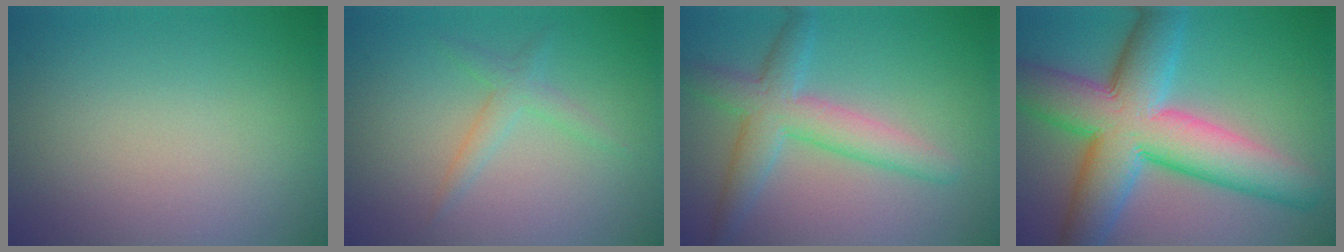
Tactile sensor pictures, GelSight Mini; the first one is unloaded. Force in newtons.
{"total": 1.7, "press": 1.7, "slide": 0.1}
{"total": 4.7, "press": 4.7, "slide": 0.1}
{"total": 12.1, "press": 12.1, "slide": 0.3}